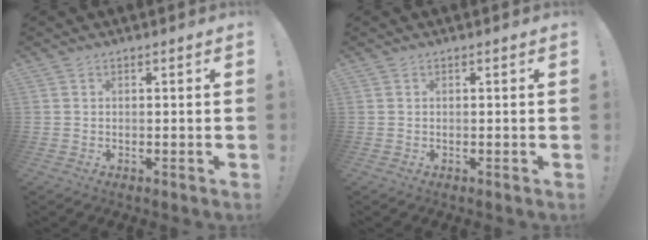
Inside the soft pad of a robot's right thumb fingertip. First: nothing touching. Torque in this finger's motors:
{"motor_torque": [-0.01, -0.02, -0.09, 0.04, 0.05]}